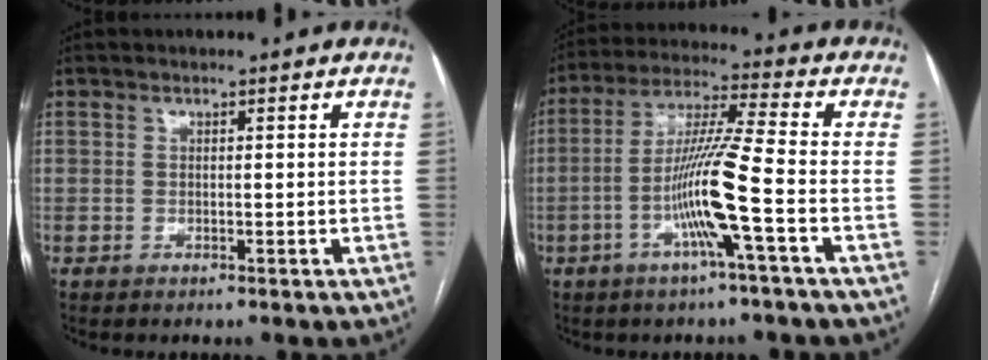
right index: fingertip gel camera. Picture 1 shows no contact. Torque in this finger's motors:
{"motor_torque": [2.02, -0.12, 1.04, 0.21]}